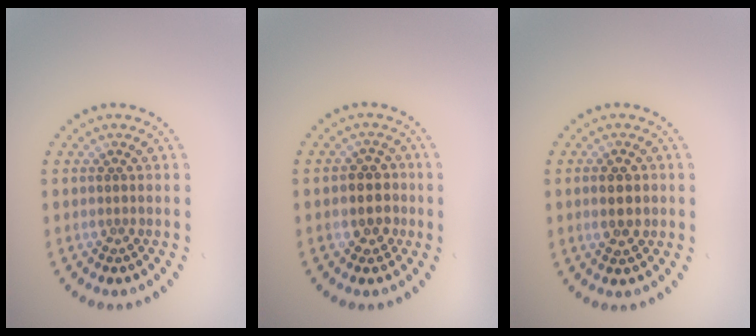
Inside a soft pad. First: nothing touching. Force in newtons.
{"total": 2.8, "press": 2.6, "slide": 0.9}
{"total": 2.4, "press": 2.4, "slide": 0.1}